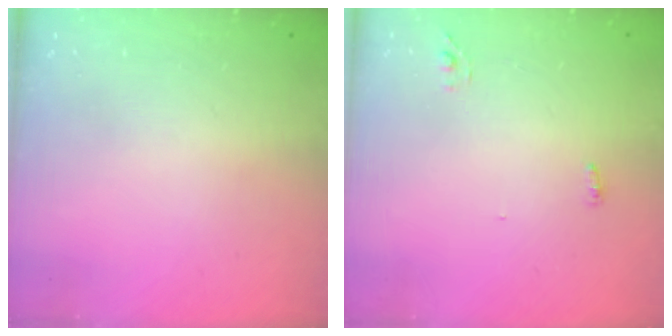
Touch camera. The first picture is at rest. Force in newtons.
{"total": 3.2, "press": 2.9, "slide": 1.5}